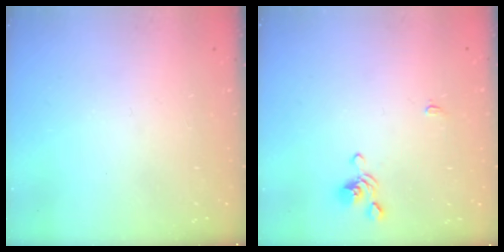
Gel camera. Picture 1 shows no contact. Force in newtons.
{"total": 1.0, "press": 0.9, "slide": 0.5}